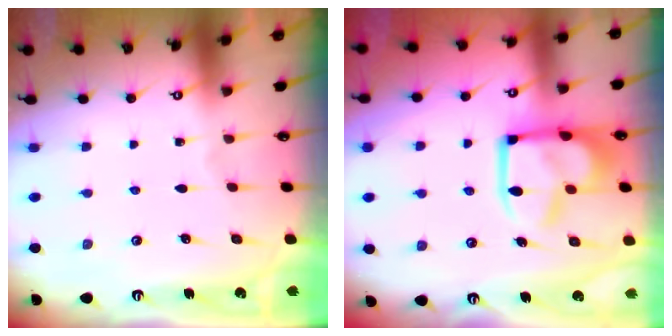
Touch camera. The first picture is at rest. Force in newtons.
{"total": 14.5, "press": 14.4, "slide": 1.8}